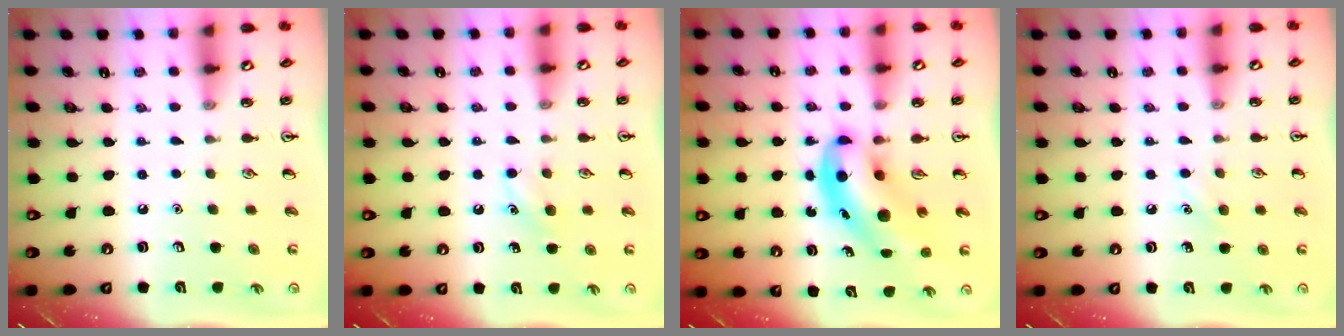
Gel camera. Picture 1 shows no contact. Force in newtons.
{"total": 5.8, "press": 5.7, "slide": 1.4}
{"total": 8.2, "press": 7.8, "slide": 2.4}
{"total": 5.9, "press": 5.6, "slide": 1.8}